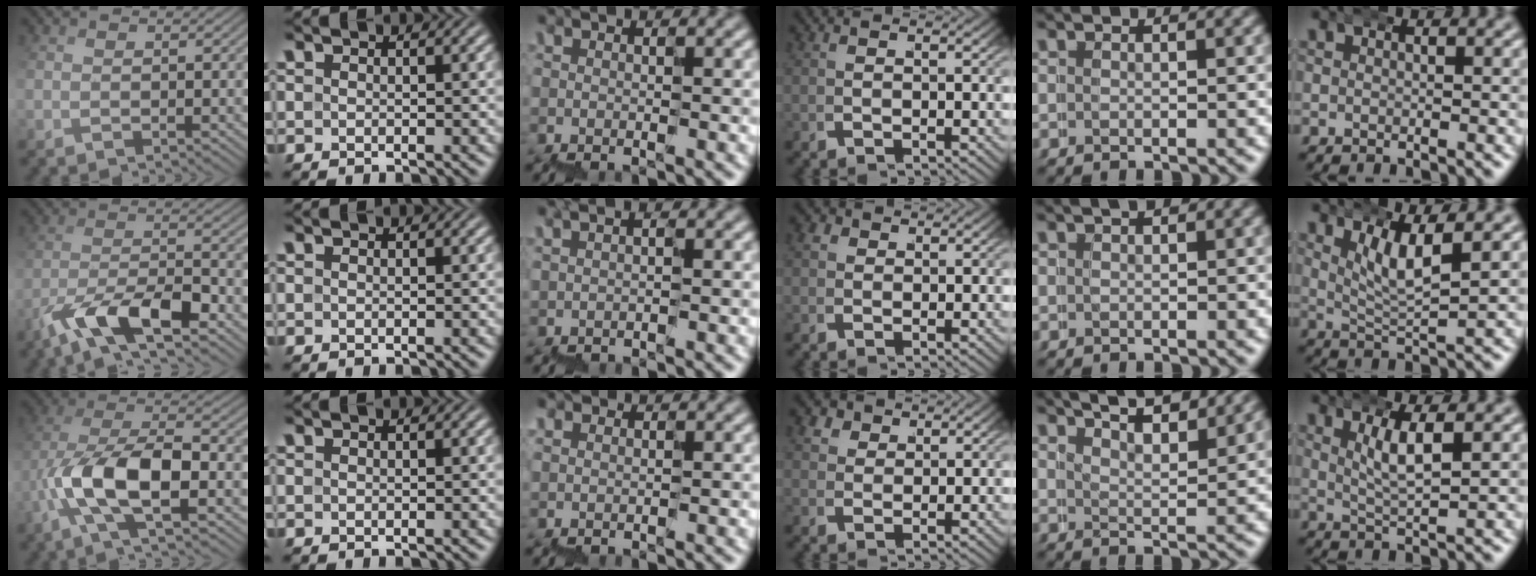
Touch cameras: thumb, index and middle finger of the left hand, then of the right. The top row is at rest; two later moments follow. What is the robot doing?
{"motion": "wrap", "object": "belt"}